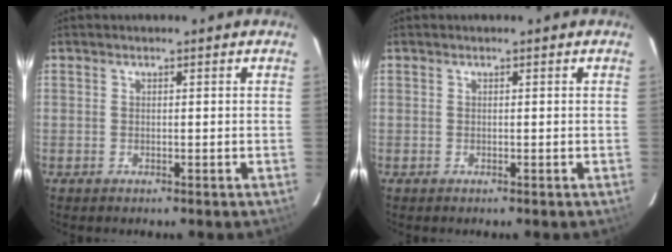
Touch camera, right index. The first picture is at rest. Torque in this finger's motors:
{"motor_torque": [-0.01, 0.01, 0.00, 0.00]}